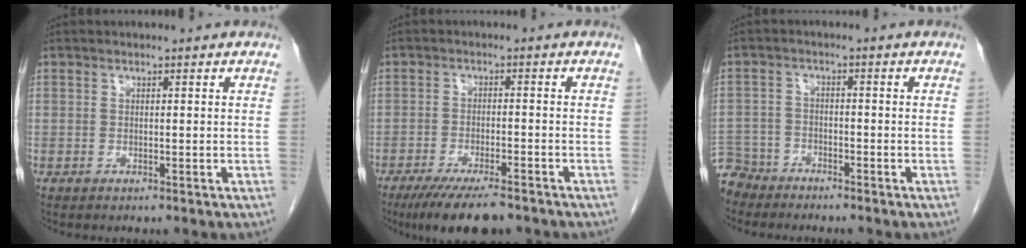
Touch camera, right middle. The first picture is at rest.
{"total": 9.5, "force": [-7.4, 1.9, 5.8], "torque": [-0.090, -0.018, -0.117]}
{"total": 6.4, "force": [-5.7, 2.7, -0.6], "torque": [0.007, -0.003, -0.114]}